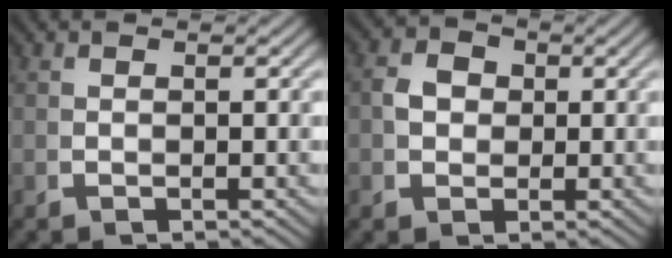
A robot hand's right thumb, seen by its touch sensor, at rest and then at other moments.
{"total": 2.9, "force": [0.5, 2.4, 1.7], "torque": [-0.033, -0.008, 0.012]}